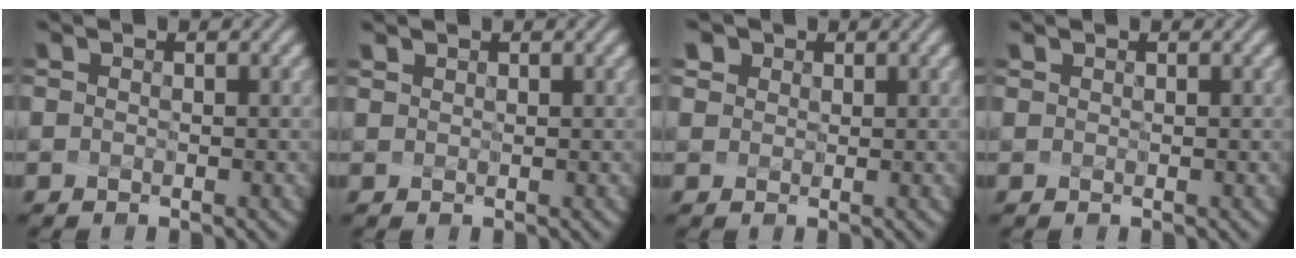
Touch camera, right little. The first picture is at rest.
{"total": 0.5, "force": [0.5, 0.2, 0.0], "torque": [-0.004, 0.007, 0.012]}
{"total": 2.6, "force": [1.5, 2.0, 0.8], "torque": [-0.007, 0.019, 0.011]}
{"total": 0.0}